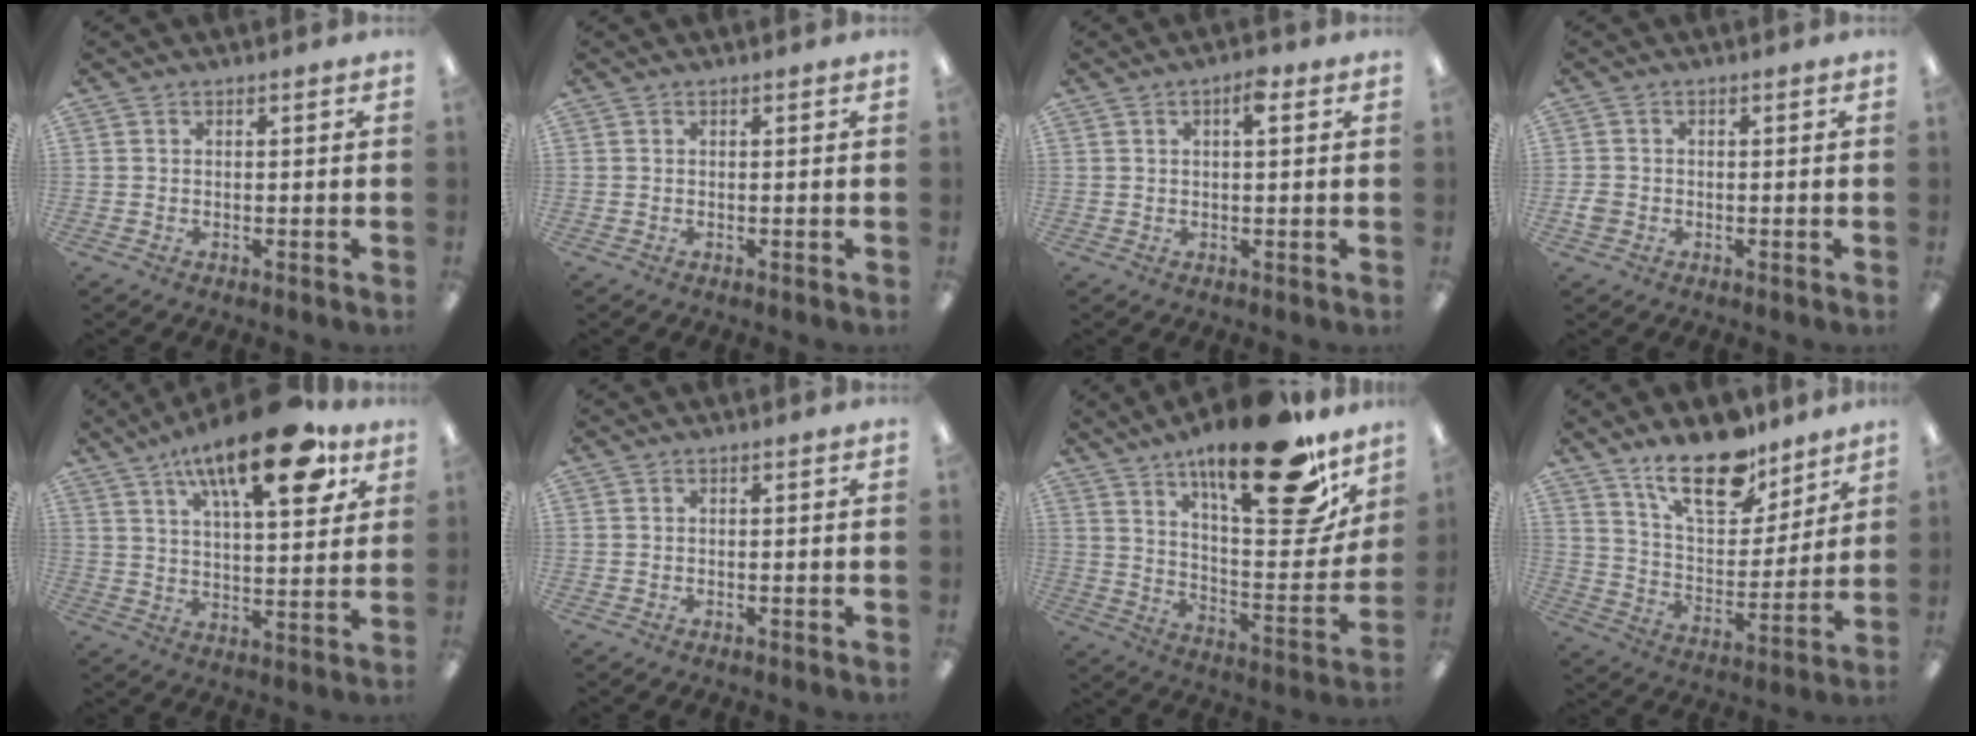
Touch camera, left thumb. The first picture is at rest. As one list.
[{"total": 0.0}, {"total": 3.8, "force": [1.9, 1.2, 3.1], "torque": [-0.042, -0.002, 0.025]}, {"total": 2.1, "force": [-0.5, 1.8, 1.0], "torque": [-0.015, 0.004, -0.009]}, {"total": 21.1, "force": [12.3, 7.0, 15.6], "torque": [-0.237, -0.055, 0.190]}, {"total": 0.0}, {"total": 25.1, "force": [17.7, 7.2, 16.2], "torque": [-0.224, -0.121, 0.280]}, {"total": 18.5, "force": [13.7, 8.0, 9.5], "torque": [-0.154, -0.079, 0.237]}]